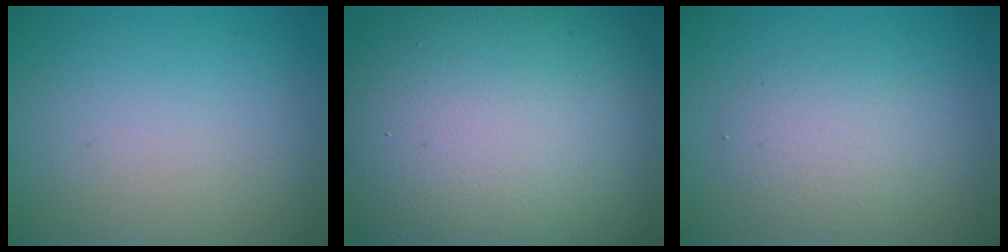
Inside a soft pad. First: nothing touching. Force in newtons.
{"total": 16.7, "press": 16.6, "slide": 1.6}
{"total": 2.6, "press": 2.6, "slide": 0.1}